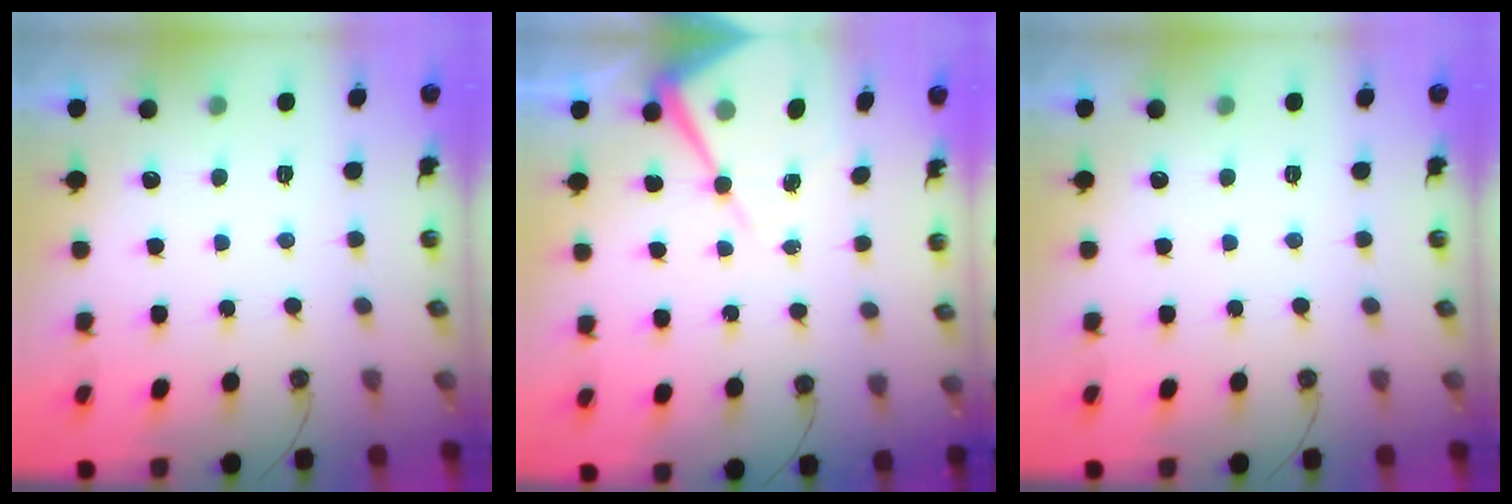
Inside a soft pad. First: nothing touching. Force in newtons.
{"total": 11.4, "press": 11.4, "slide": 0.8}
{"total": 0.0}